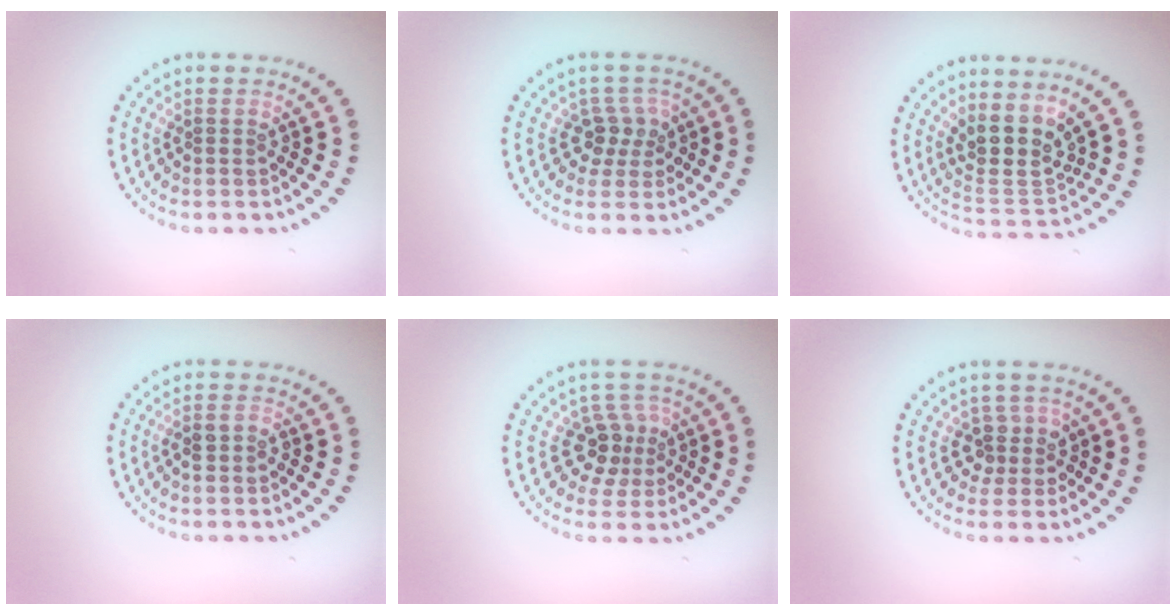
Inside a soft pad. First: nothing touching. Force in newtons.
{"total": 2.5, "press": 2.1, "slide": 1.4}
{"total": 3.9, "press": 3.2, "slide": 2.4}
{"total": 1.3, "press": 1.3, "slide": 0.4}
{"total": 3.1, "press": 2.7, "slide": 1.6}
{"total": 2.3, "press": 1.7, "slide": 1.5}